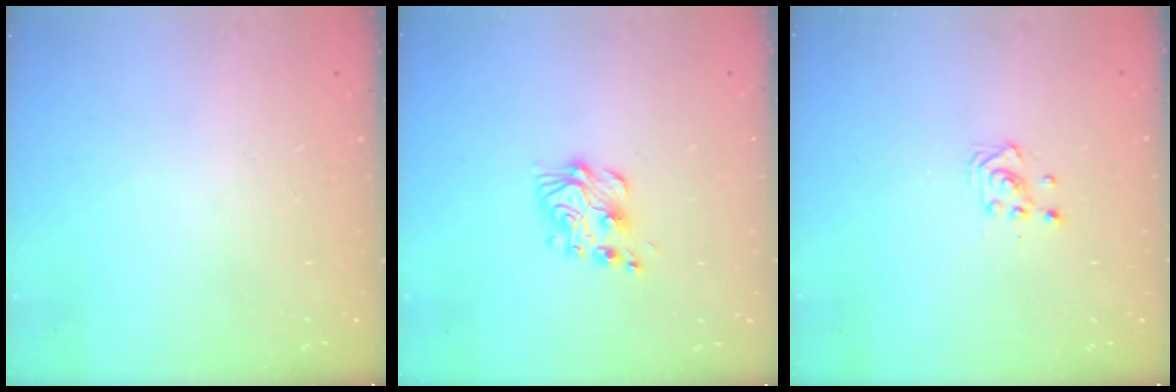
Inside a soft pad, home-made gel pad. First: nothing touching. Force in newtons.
{"total": 8.1, "press": 8.1, "slide": 0.4}
{"total": 3.1, "press": 3.1, "slide": 0.2}